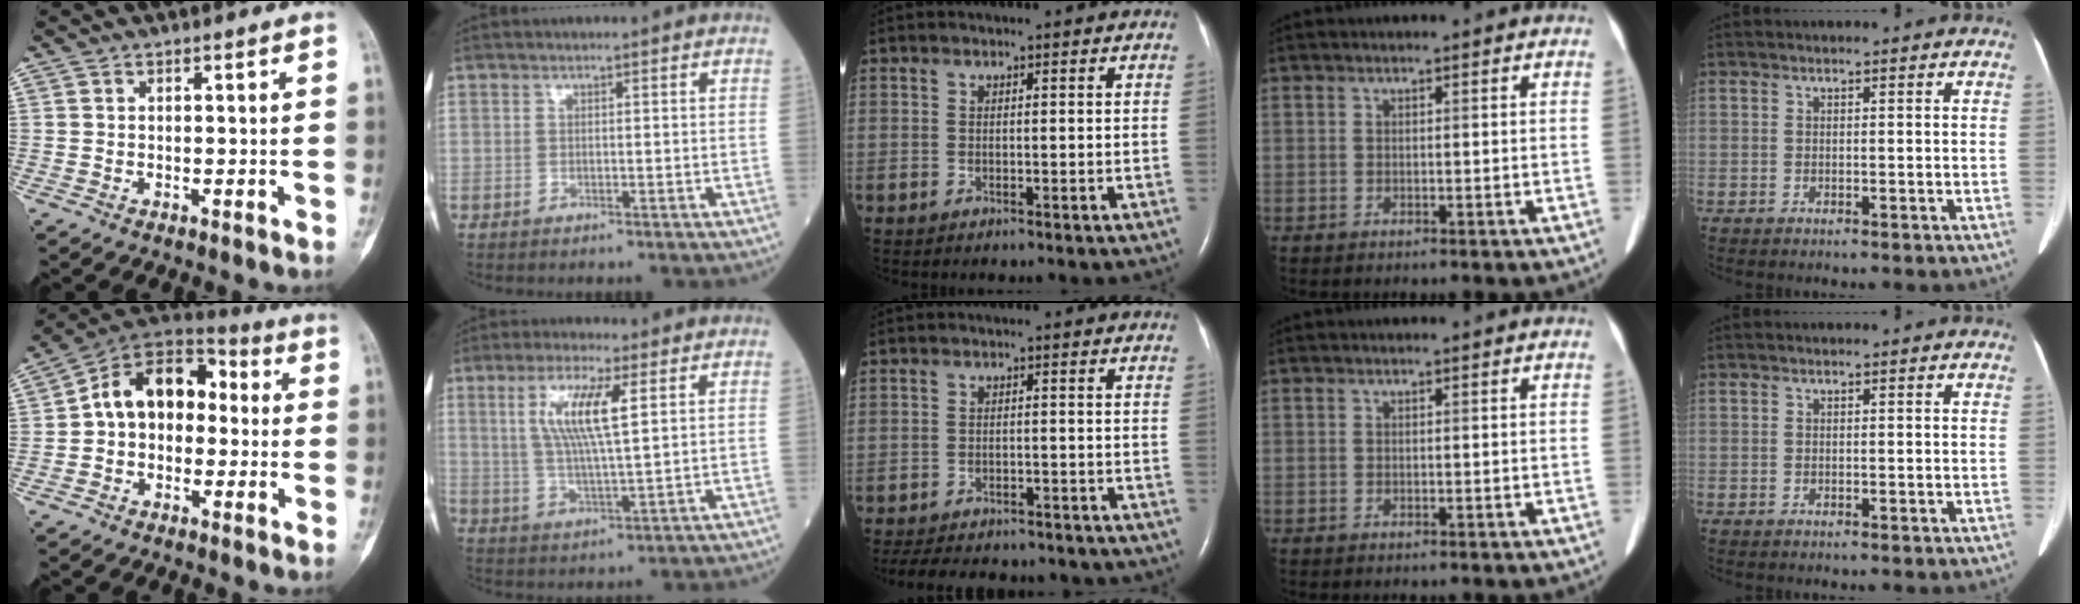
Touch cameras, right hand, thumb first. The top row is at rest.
{"thumb": {"total": 13.8, "force": [0.3, 9.8, 9.7], "torque": [-0.118, 0.050, -0.013]}, "index": {"total": 9.0, "force": [2.9, 1.0, 8.4], "torque": [-0.172, 0.003, 0.057]}, "middle": {"total": 17.7, "force": [-15.4, 5.6, 6.7], "torque": [-0.156, -0.013, -0.193]}}